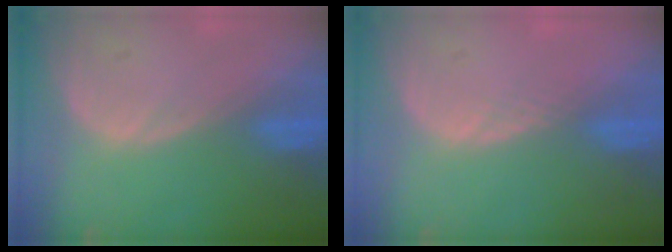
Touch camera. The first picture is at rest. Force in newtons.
{"total": 1.0, "press": 0.8, "slide": 0.5}